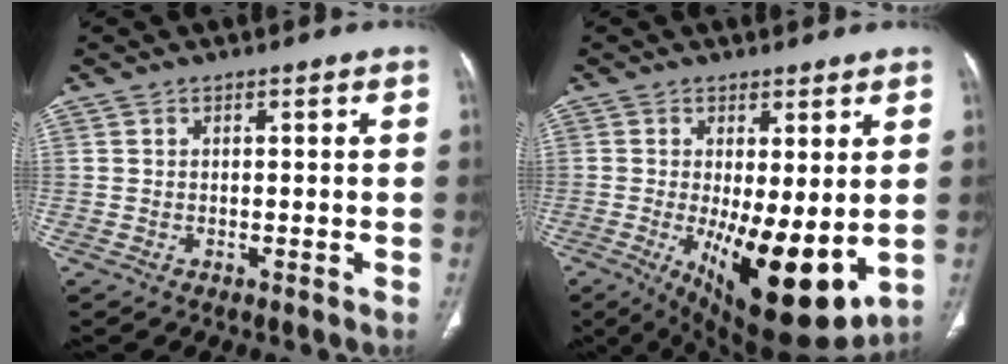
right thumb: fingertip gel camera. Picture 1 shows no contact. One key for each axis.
{"total": 15.6, "fx": -2.4, "fy": 5.6, "fz": 14.3, "tx": -0.219, "ty": -0.036, "tz": -0.016}